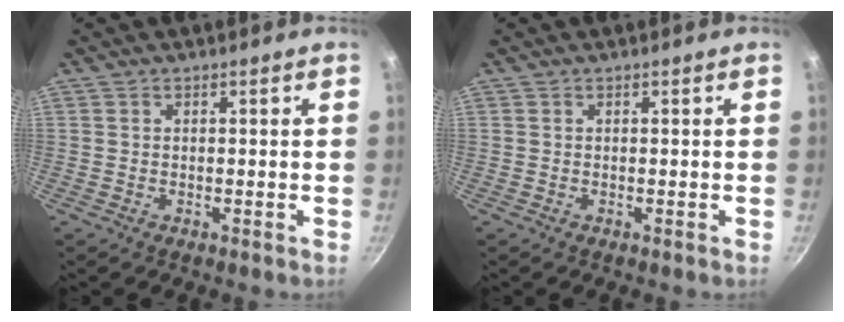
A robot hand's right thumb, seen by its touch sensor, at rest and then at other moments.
{"total": 0.0}